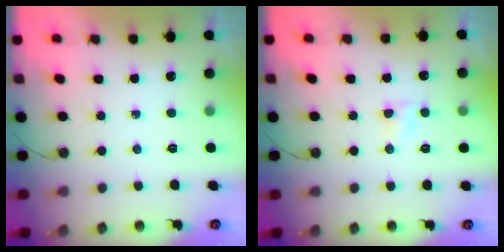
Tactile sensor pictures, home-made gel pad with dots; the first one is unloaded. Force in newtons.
{"total": 3.0, "press": 3.0, "slide": 0.3}